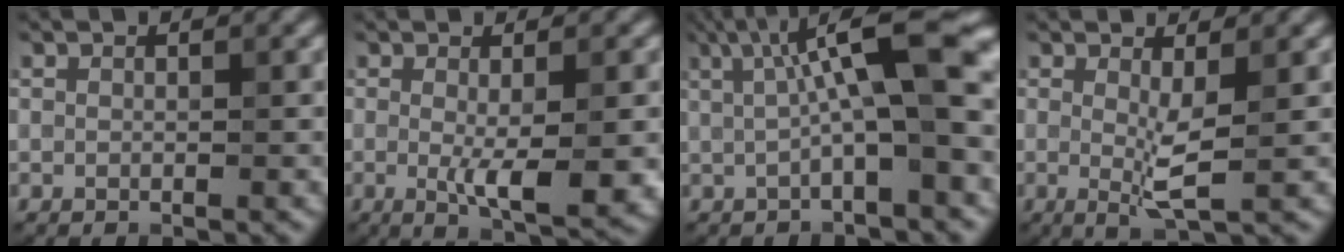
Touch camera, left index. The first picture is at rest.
{"total": 4.9, "force": [-0.5, 1.0, 4.7], "torque": [-0.074, -0.012, -0.003]}
{"total": 9.8, "force": [1.9, 2.2, 9.4], "torque": [-0.136, 0.020, 0.026]}
{"total": 2.9, "force": [0.3, 0.4, 2.9], "torque": [-0.055, -0.013, 0.005]}